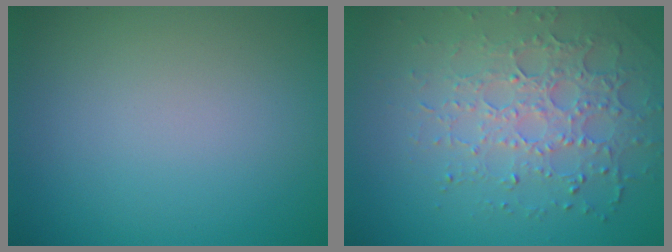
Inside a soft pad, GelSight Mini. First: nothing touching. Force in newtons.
{"total": 4.6, "press": 4.0, "slide": 2.2}